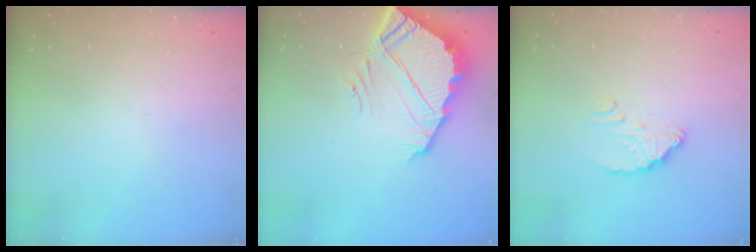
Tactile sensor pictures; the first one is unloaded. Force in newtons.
{"total": 7.6, "press": 7.6, "slide": 0.4}
{"total": 5.9, "press": 5.9, "slide": 0.4}